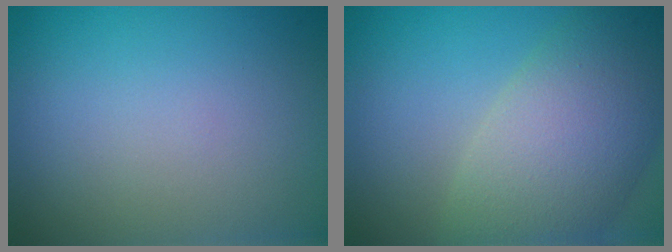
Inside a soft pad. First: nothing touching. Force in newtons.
{"total": 8.6, "press": 8.6, "slide": 0.4}